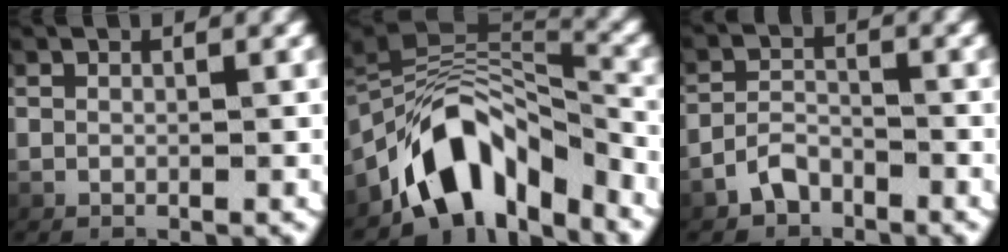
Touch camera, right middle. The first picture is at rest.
{"total": 9.4, "force": [-3.6, 5.9, 6.4], "torque": [-0.128, -0.021, -0.050]}
{"total": 2.4, "force": [-2.1, 1.0, 0.5], "torque": [-0.015, -0.004, -0.035]}